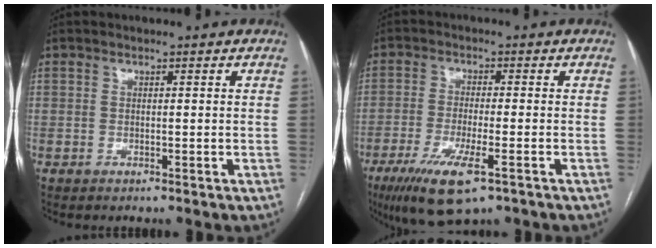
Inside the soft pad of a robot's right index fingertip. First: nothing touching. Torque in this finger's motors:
{"motor_torque": [1.18, -0.33, 0.57, 0.14]}